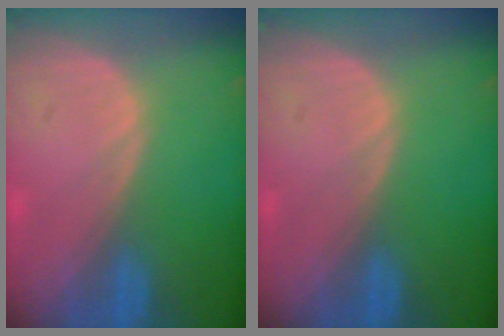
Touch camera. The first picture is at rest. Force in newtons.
{"total": 0.0}